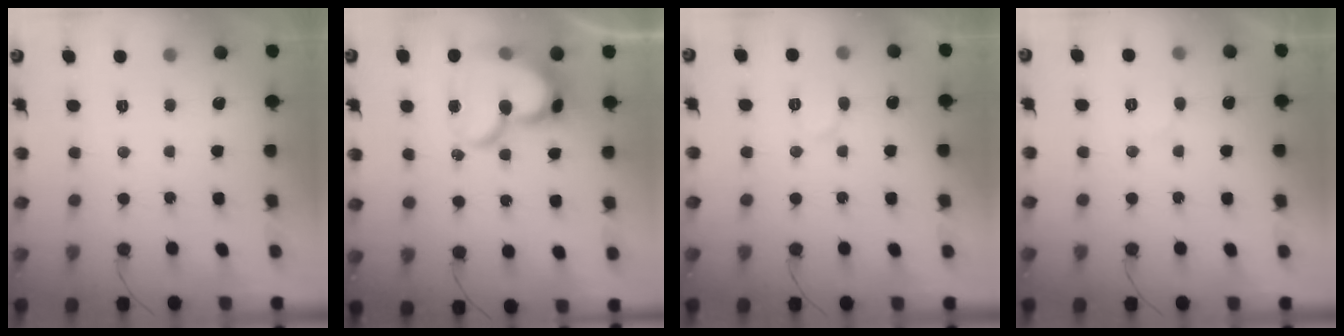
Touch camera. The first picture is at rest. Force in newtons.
{"total": 20.3, "press": 20.2, "slide": 2.0}
{"total": 6.8, "press": 6.8, "slide": 0.5}
{"total": 4.3, "press": 4.3, "slide": 0.4}